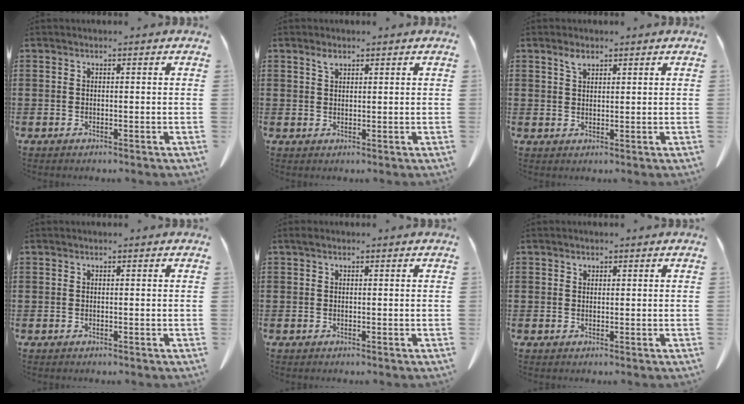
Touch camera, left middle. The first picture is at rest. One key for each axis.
{"total": 1.6, "fx": 1.2, "fy": 0.7, "fz": 0.8, "tx": -0.012, "ty": -0.003, "tz": 0.021}
{"total": 2.1, "fx": 1.5, "fy": 1.0, "fz": 1.1, "tx": -0.017, "ty": -0.004, "tz": 0.027}
{"total": 0.0}
{"total": 0.6, "fx": 0.2, "fy": 0.5, "fz": 0.4, "tx": -0.009, "ty": 0.002, "tz": 0.004}
{"total": 0.8, "fx": 0.6, "fy": 0.5, "fz": 0.1, "tx": -0.005, "ty": -0.002, "tz": 0.013}